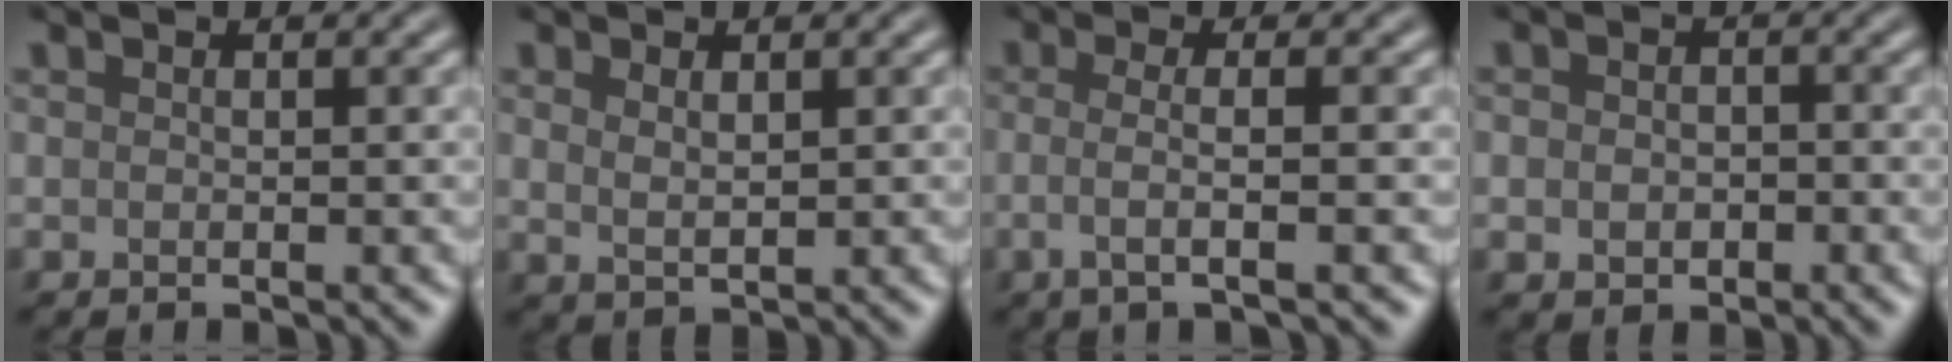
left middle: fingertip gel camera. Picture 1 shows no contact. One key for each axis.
{"total": 1.7, "fx": 0.7, "fy": 0.8, "fz": 1.2, "tx": -0.026, "ty": -0.004, "tz": 0.020}
{"total": 3.2, "fx": -0.4, "fy": 1.0, "fz": 3.0, "tx": -0.050, "ty": -0.009, "tz": -0.014}
{"total": 2.3, "fx": -0.4, "fy": 1.9, "fz": 1.3, "tx": -0.009, "ty": -0.006, "tz": -0.011}